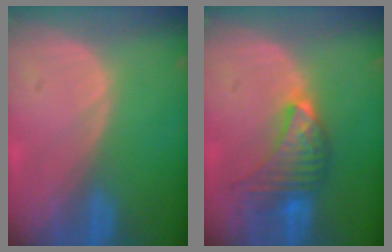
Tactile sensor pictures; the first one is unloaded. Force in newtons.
{"total": 7.0, "press": 7.0, "slide": 0.6}